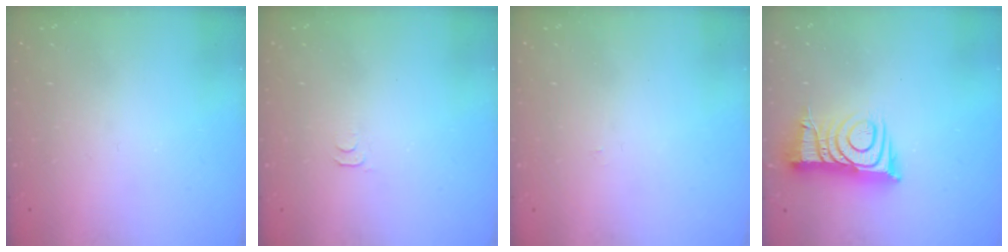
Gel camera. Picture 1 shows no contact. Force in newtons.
{"total": 2.8, "press": 2.7, "slide": 0.5}
{"total": 2.2, "press": 2.2, "slide": 0.3}
{"total": 11.0, "press": 11.0, "slide": 0.6}